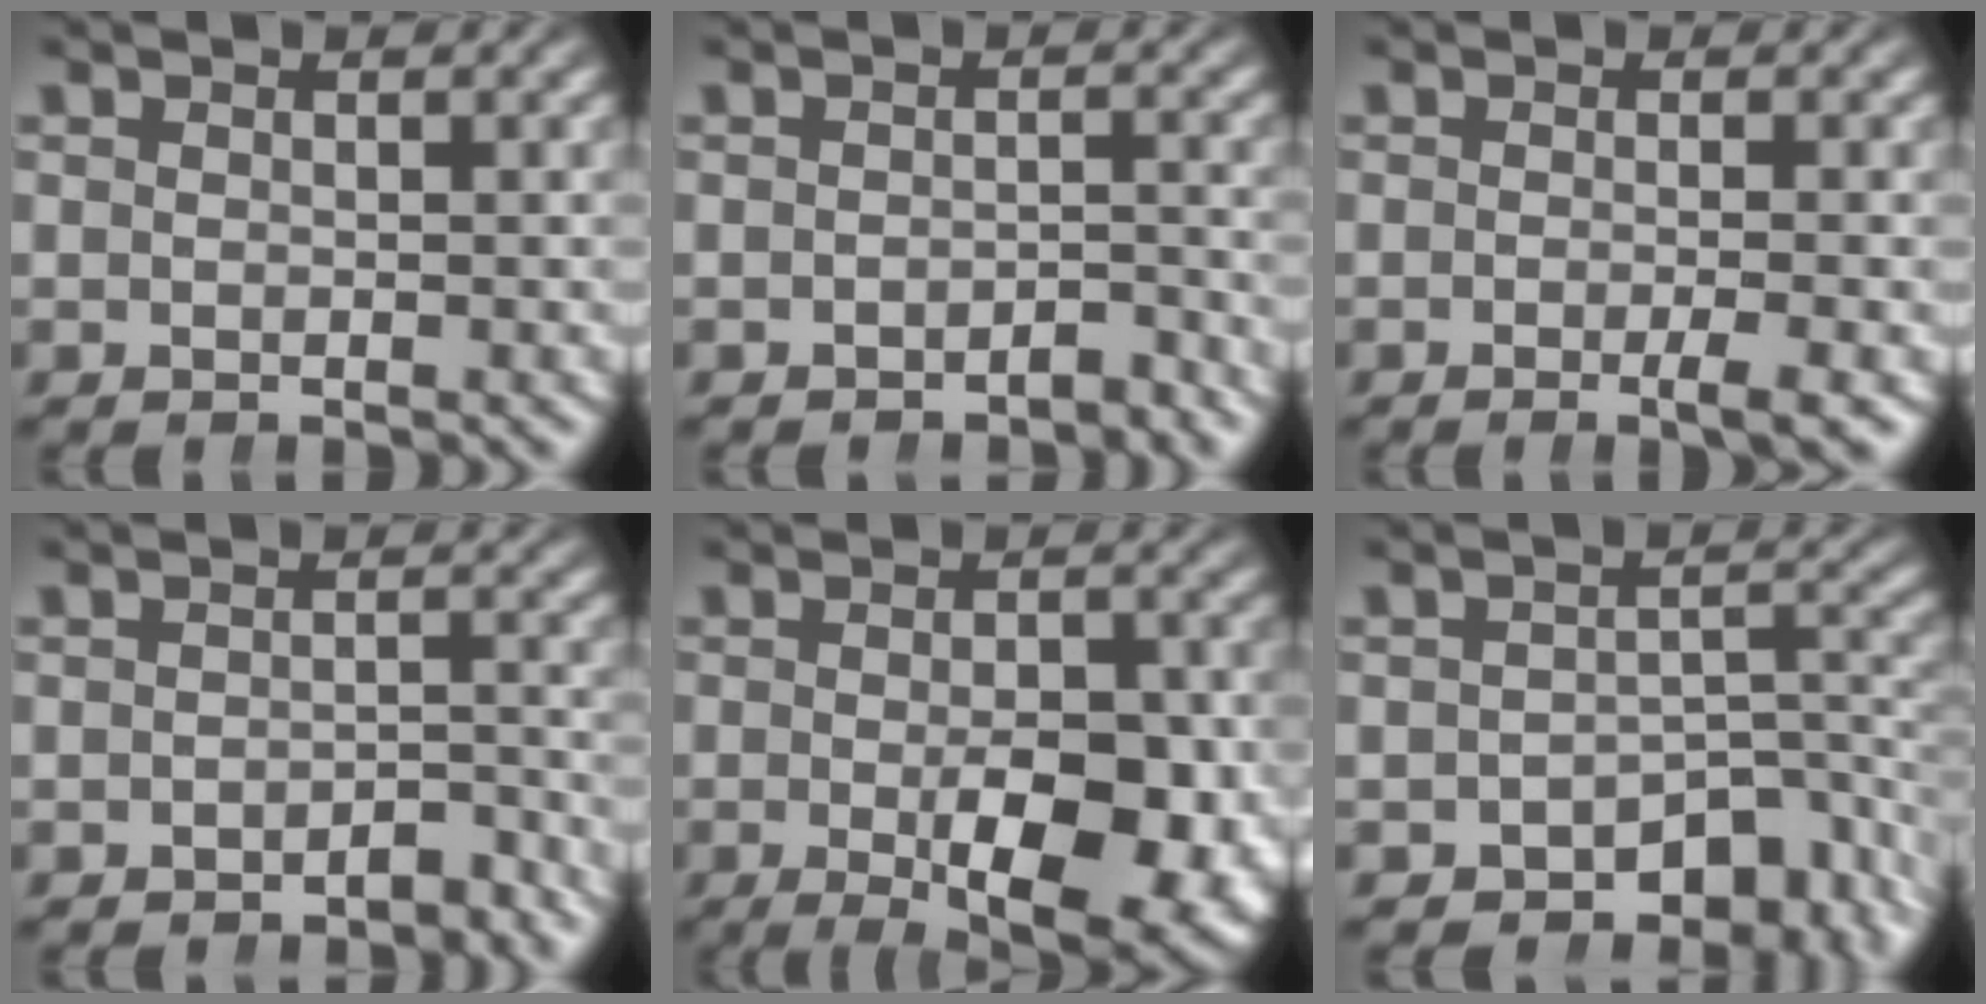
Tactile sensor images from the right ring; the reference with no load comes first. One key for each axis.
{"total": 2.1, "fx": -2.1, "fy": 0.2, "fz": -0.2, "tx": 0.019, "ty": -0.001, "tz": -0.035}
{"total": 1.7, "fx": -0.9, "fy": -0.4, "fz": 1.4, "tx": -0.011, "ty": 0.006, "tz": -0.019}
{"total": 2.4, "fx": -2.4, "fy": 0.3, "fz": 0.0, "tx": 0.020, "ty": -0.001, "tz": -0.040}
{"total": 9.9, "fx": -2.6, "fy": 3.9, "fz": 8.8, "tx": -0.127, "ty": -0.024, "tz": -0.025}
{"total": 9.3, "fx": -6.0, "fy": 5.5, "fz": 4.5, "tx": -0.041, "ty": -0.019, "tz": -0.087}